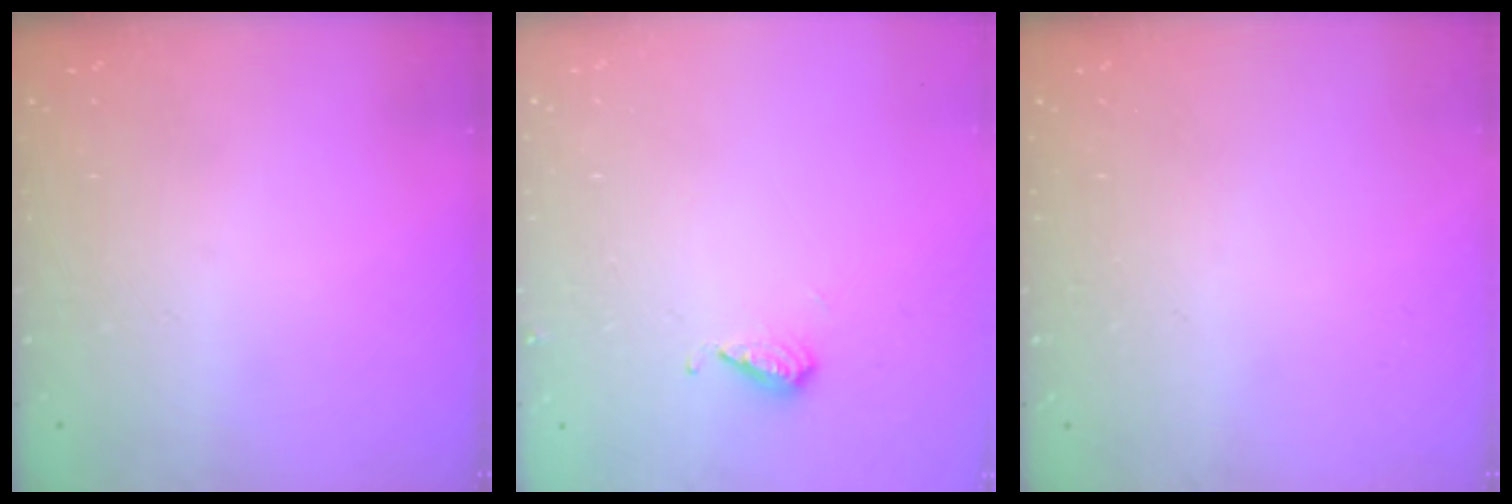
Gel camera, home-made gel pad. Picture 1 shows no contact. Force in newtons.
{"total": 6.2, "press": 6.2, "slide": 0.8}
{"total": 0.0}